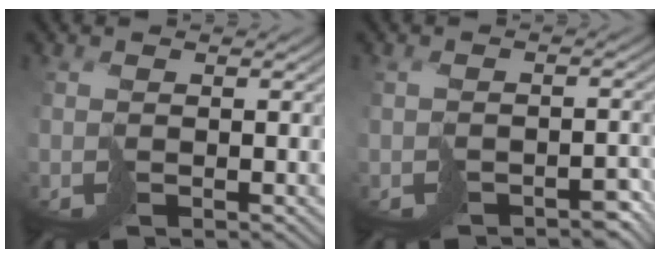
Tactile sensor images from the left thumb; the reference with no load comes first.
{"total": 3.4, "force": [-2.3, 1.7, 1.9], "torque": [-0.022, -0.007, -0.034]}